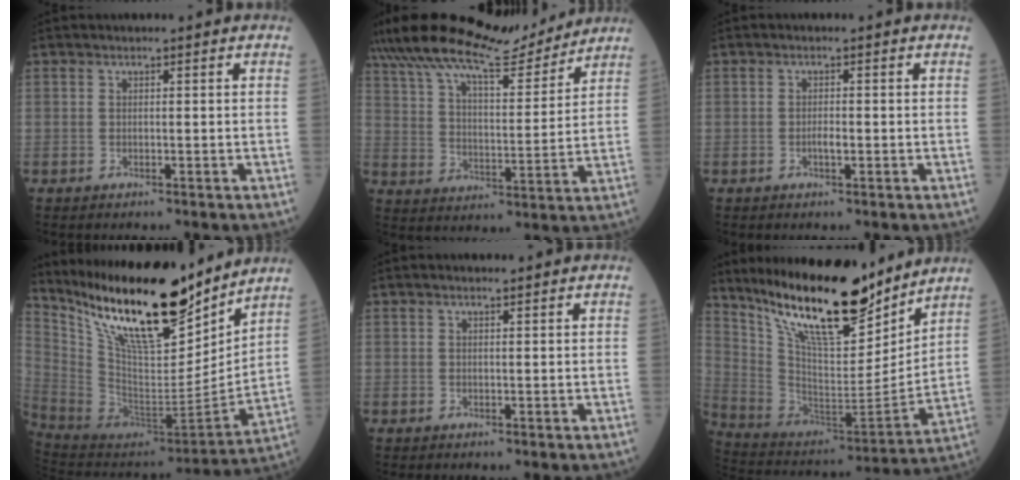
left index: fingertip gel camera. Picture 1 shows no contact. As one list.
[{"total": 15.9, "force": [14.3, 2.6, 6.3], "torque": [-0.117, 0.012, 0.231]}, {"total": 1.3, "force": [-0.4, 0.3, 1.2], "torque": [-0.024, 0.001, -0.008]}, {"total": 24.0, "force": [18.2, 5.5, 14.7], "torque": [-0.257, -0.015, 0.324]}, {"total": 0.7, "force": [0.6, 0.1, 0.4], "torque": [-0.011, 0.004, 0.011]}, {"total": 21.9, "force": [16.9, 4.9, 13.0], "torque": [-0.224, -0.019, 0.301]}]